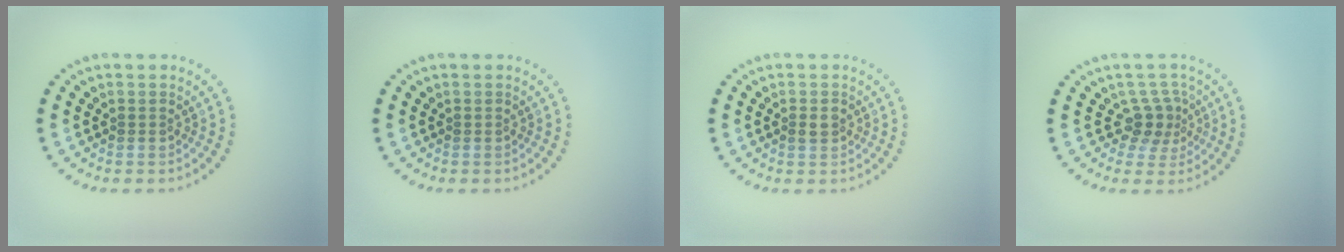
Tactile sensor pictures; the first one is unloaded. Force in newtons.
{"total": 0.0}
{"total": 1.0, "press": 1.0, "slide": 0.0}
{"total": 2.5, "press": 1.8, "slide": 1.8}